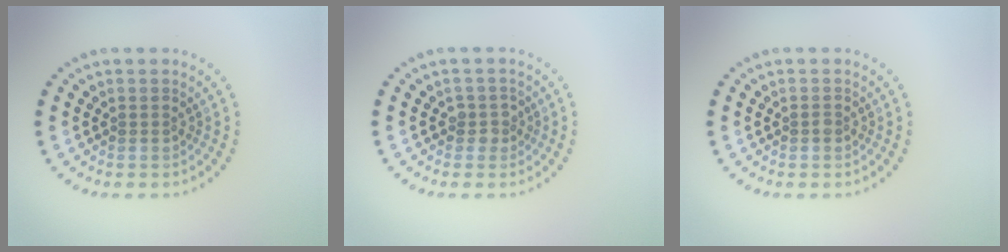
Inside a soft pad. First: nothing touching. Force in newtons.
{"total": 1.4, "press": 1.1, "slide": 0.9}
{"total": 0.6, "press": 0.5, "slide": 0.3}